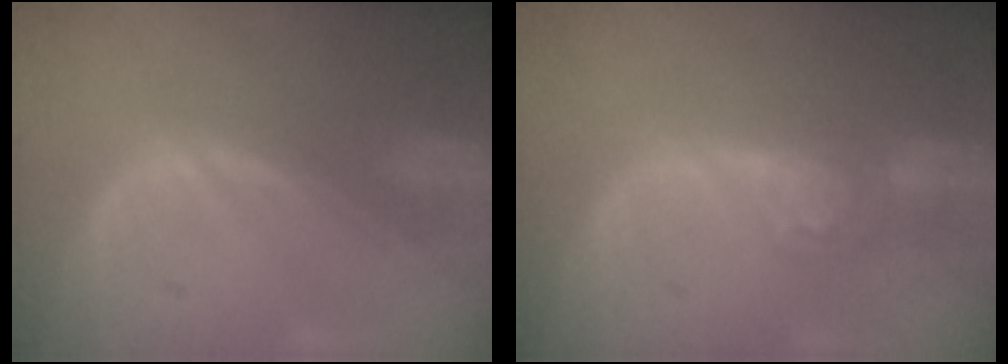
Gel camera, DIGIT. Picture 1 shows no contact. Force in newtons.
{"total": 5.0, "press": 4.3, "slide": 2.5}